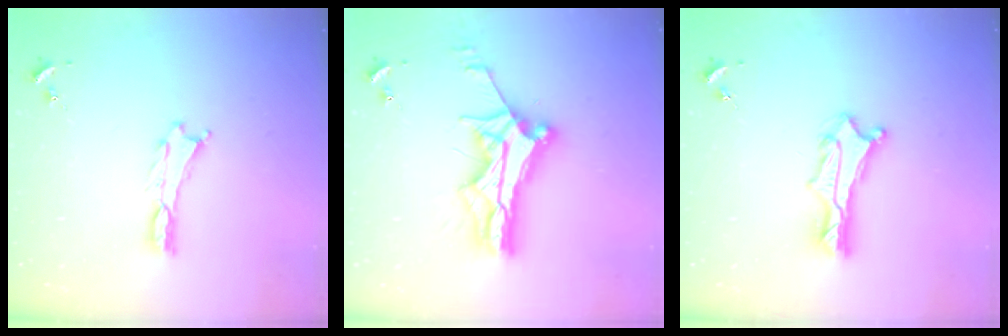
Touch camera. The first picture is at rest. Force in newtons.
{"total": 10.9, "press": 10.8, "slide": 0.9}
{"total": 3.0, "press": 3.0, "slide": 0.2}